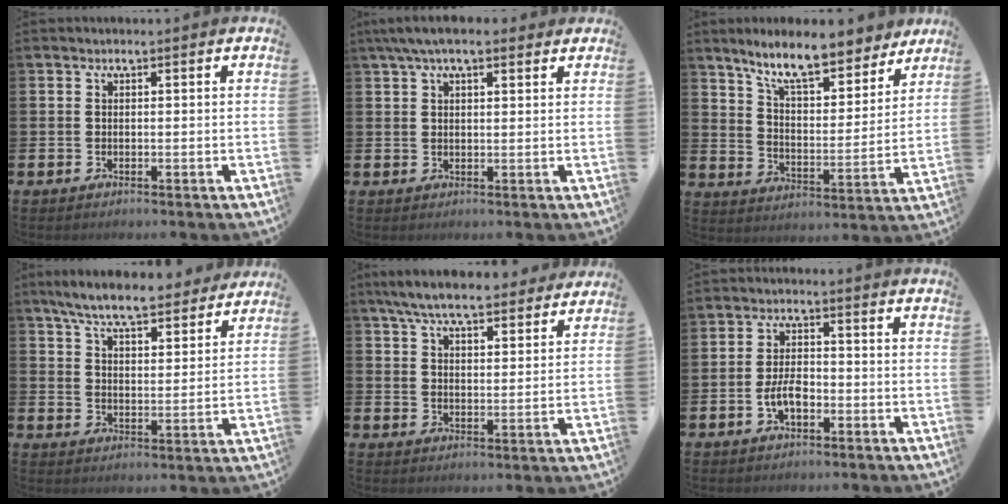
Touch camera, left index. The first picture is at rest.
{"total": 4.7, "force": [3.6, 1.5, 2.7], "torque": [-0.060, -0.001, 0.066]}
{"total": 10.8, "force": [9.5, 2.2, 4.6], "torque": [-0.113, -0.051, 0.167]}
{"total": 7.9, "force": [7.3, 1.3, 2.6], "torque": [-0.077, -0.040, 0.129]}
{"total": 7.8, "force": [7.2, 1.6, 2.4], "torque": [-0.064, -0.035, 0.130]}
{"total": 4.0, "force": [-1.4, 2.1, 3.1], "torque": [-0.055, 0.007, -0.026]}